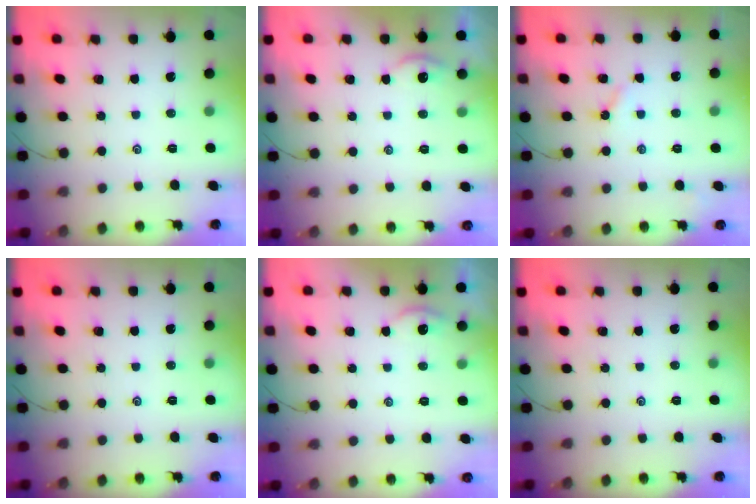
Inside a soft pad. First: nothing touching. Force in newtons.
{"total": 2.2, "press": 2.2, "slide": 0.3}
{"total": 2.8, "press": 2.8, "slide": 0.5}
{"total": 0.0}
{"total": 2.2, "press": 2.2, "slide": 0.3}
{"total": 0.0}